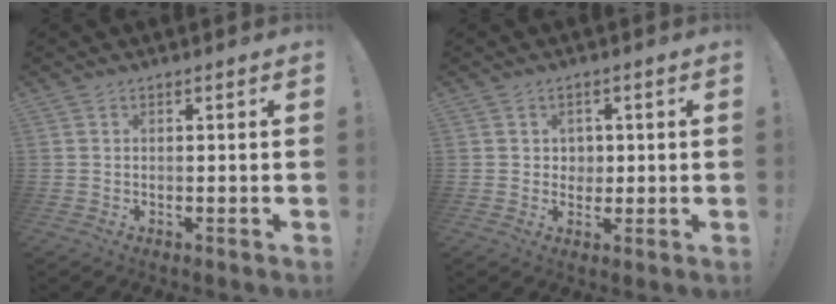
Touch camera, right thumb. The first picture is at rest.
{"total": 3.4, "force": [1.0, 3.2, 0.5], "torque": [-0.005, -0.004, 0.016]}